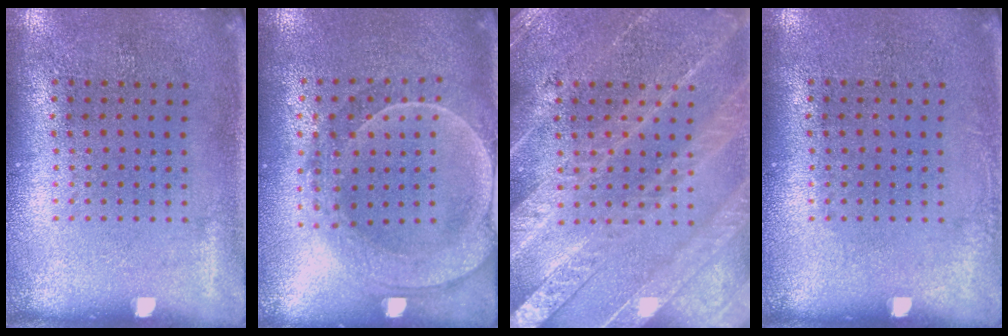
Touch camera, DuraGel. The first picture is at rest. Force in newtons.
{"total": 2.0, "press": 1.9, "slide": 0.7}
{"total": 4.6, "press": 4.6, "slide": 0.7}
{"total": 0.7, "press": 0.7, "slide": 0.1}